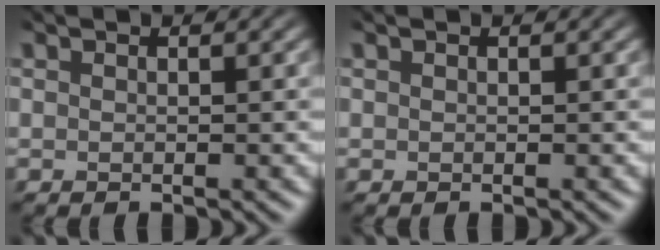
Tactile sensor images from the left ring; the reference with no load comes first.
{"total": 0.0}